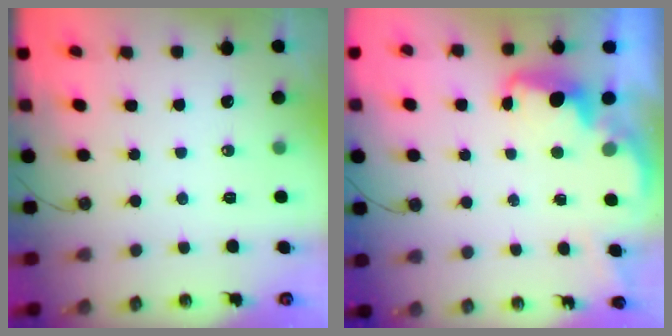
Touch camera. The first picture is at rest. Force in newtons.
{"total": 2.3, "press": 2.2, "slide": 0.6}